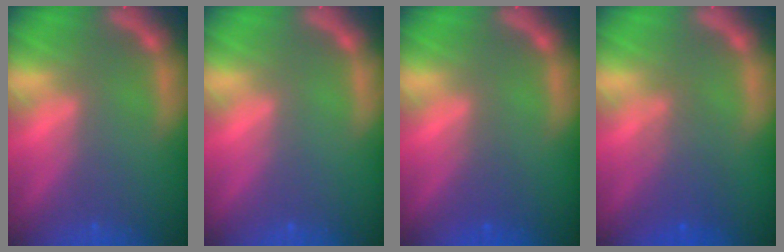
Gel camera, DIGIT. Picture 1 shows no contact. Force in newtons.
{"total": 0.0}
{"total": 1.5}
{"total": 3.5}